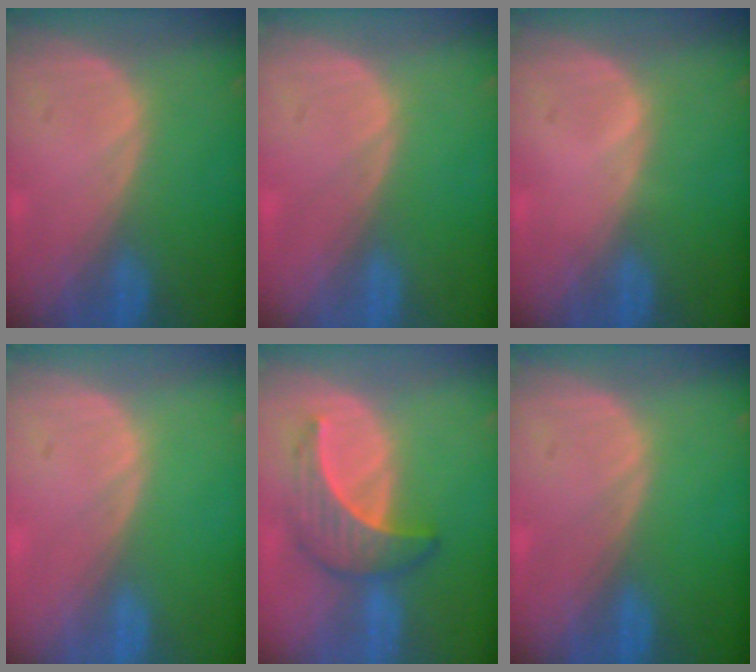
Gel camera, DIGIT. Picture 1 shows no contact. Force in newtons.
{"total": 0.0}
{"total": 0.5, "press": 0.1, "slide": 0.5}
{"total": 0.0}
{"total": 6.4, "press": 6.2, "slide": 1.7}
{"total": 0.0}